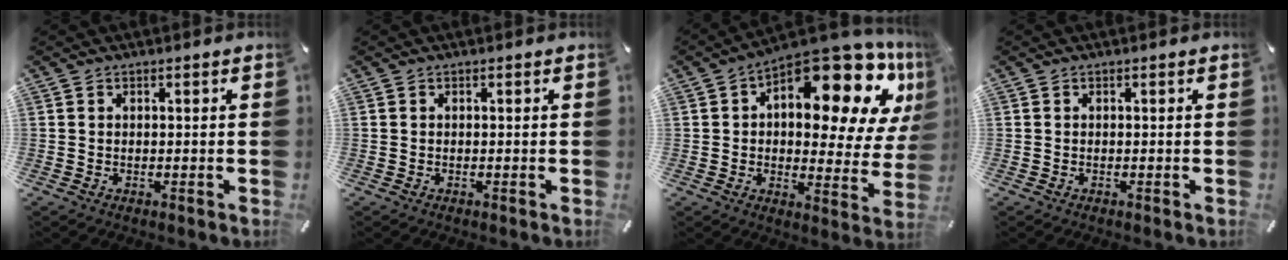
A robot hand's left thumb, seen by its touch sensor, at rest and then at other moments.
{"total": 0.0}
{"total": 20.2, "force": [11.3, 8.6, 14.4], "torque": [-0.186, -0.099, 0.180]}
{"total": 0.0}